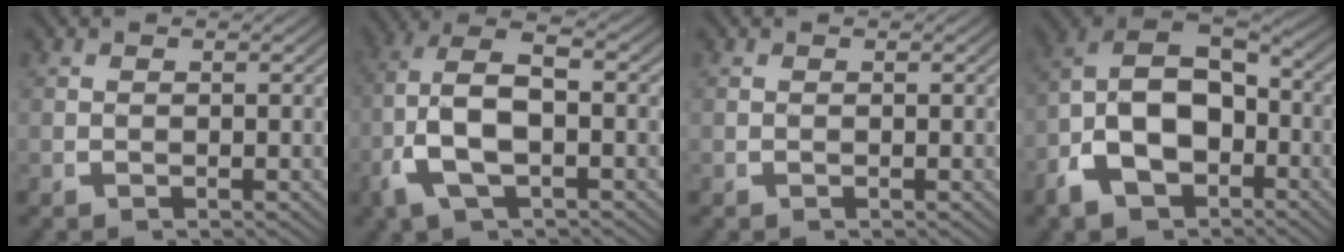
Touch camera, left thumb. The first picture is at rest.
{"total": 7.8, "force": [-0.4, 4.6, 6.3], "torque": [-0.166, -0.020, 0.005]}
{"total": 0.0}
{"total": 13.8, "force": [-1.6, 10.6, 8.7], "torque": [-0.180, -0.034, -0.024]}